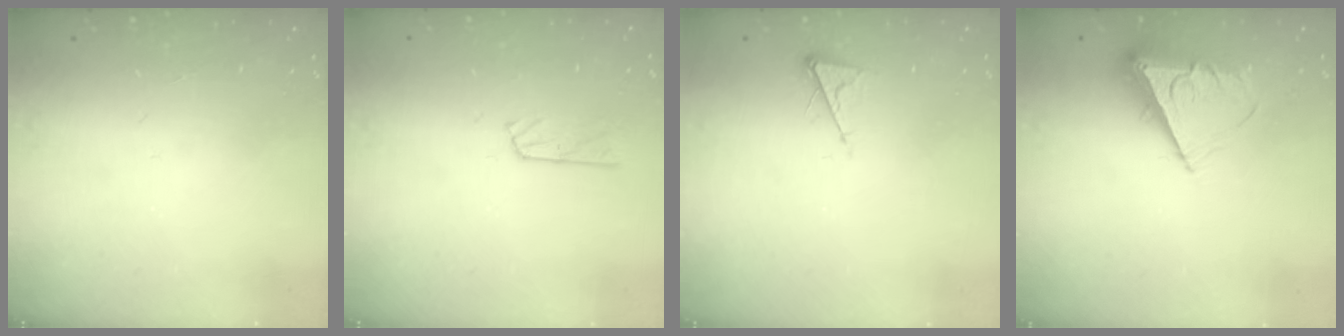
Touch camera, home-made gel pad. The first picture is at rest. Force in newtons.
{"total": 4.8, "press": 4.7, "slide": 0.4}
{"total": 4.3, "press": 4.2, "slide": 0.5}
{"total": 8.0, "press": 8.0, "slide": 0.4}